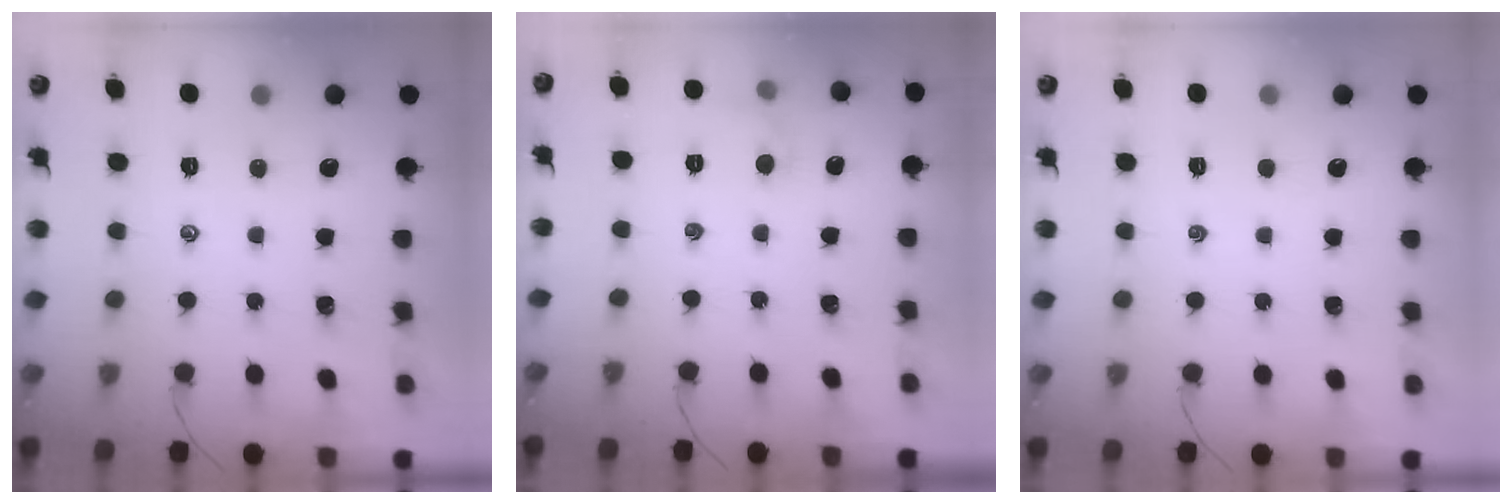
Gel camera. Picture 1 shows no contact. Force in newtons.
{"total": 4.4, "press": 4.2, "slide": 1.4}
{"total": 0.0}